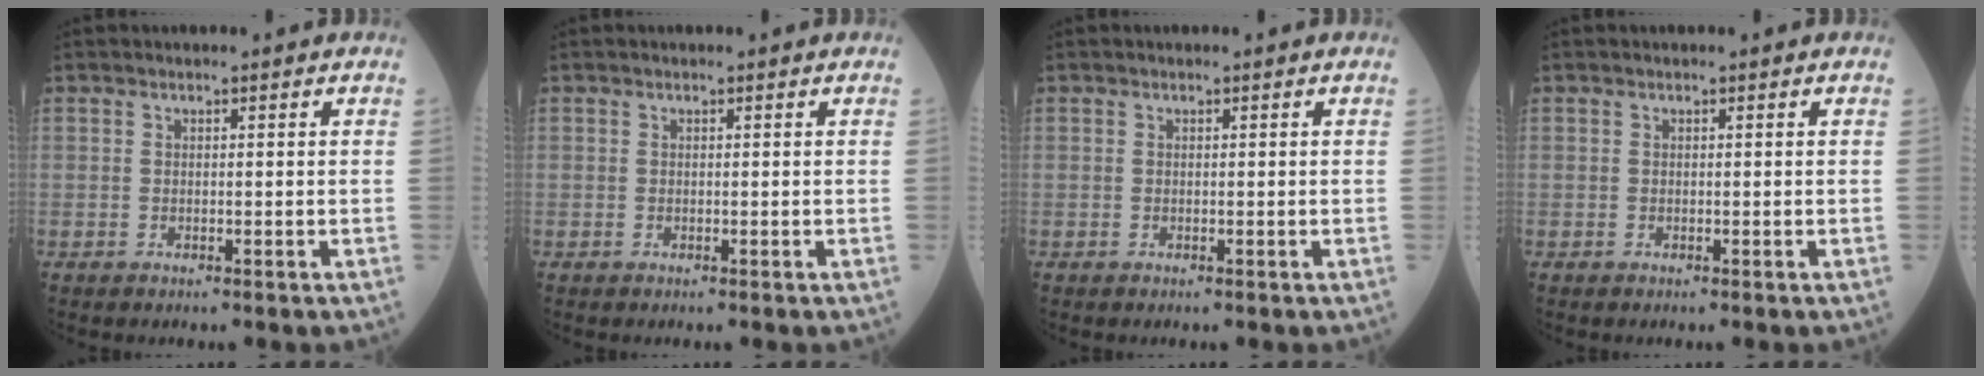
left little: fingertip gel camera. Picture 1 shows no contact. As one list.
[{"total": 0.0}, {"total": 0.0}, {"total": 0.0}]